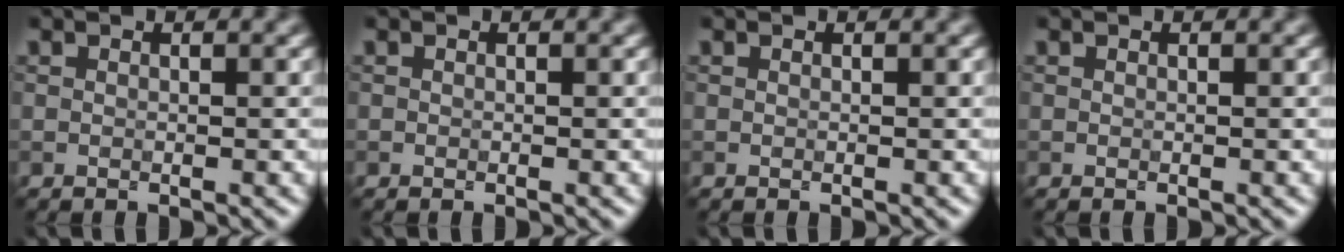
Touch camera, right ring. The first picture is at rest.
{"total": 0.0}
{"total": 0.0}
{"total": 0.0}